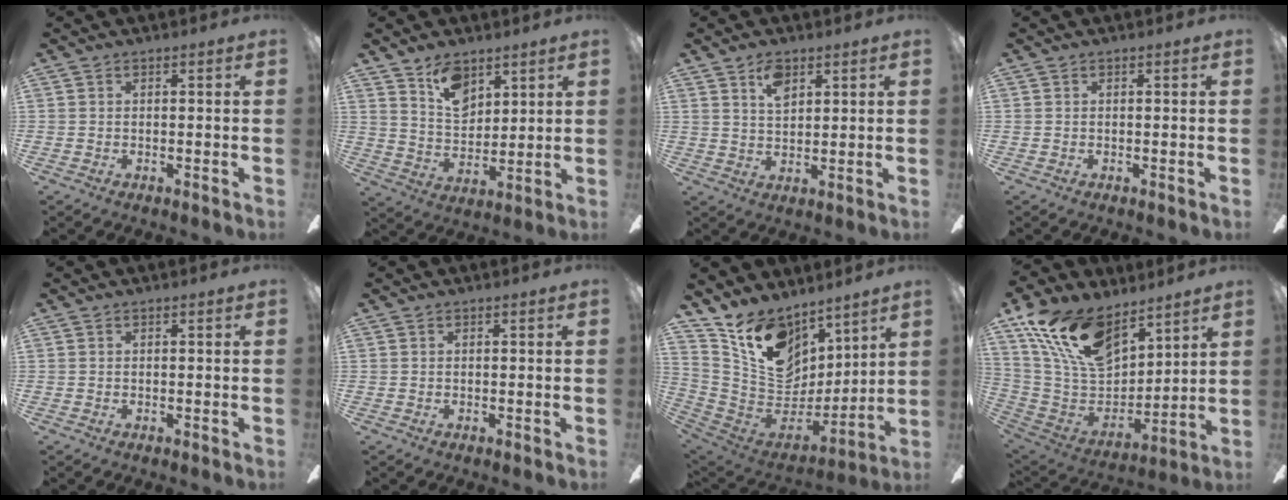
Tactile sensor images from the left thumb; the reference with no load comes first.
{"total": 9.7, "force": [6.5, 5.8, 4.3], "torque": [-0.066, -0.025, 0.118]}
{"total": 5.8, "force": [3.5, 3.1, 3.5], "torque": [-0.053, -0.003, 0.060]}
{"total": 0.0}
{"total": 0.0}
{"total": 0.0}
{"total": 15.8, "force": [10.4, 10.1, 6.2], "torque": [-0.123, -0.074, 0.203]}
{"total": 20.7, "force": [12.9, 11.2, 11.7], "torque": [-0.237, -0.054, 0.240]}